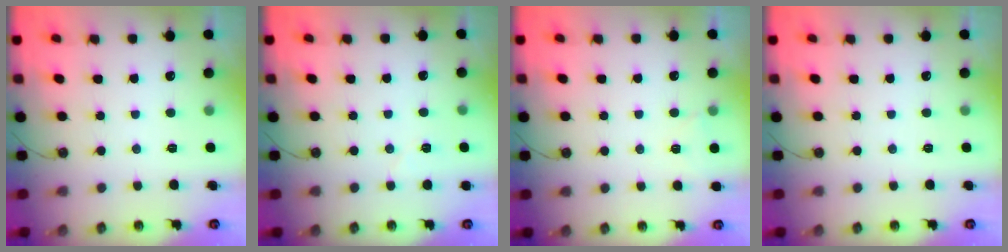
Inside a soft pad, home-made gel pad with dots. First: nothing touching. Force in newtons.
{"total": 3.4, "press": 2.9, "slide": 1.8}
{"total": 3.3, "press": 2.9, "slide": 1.6}
{"total": 0.0}